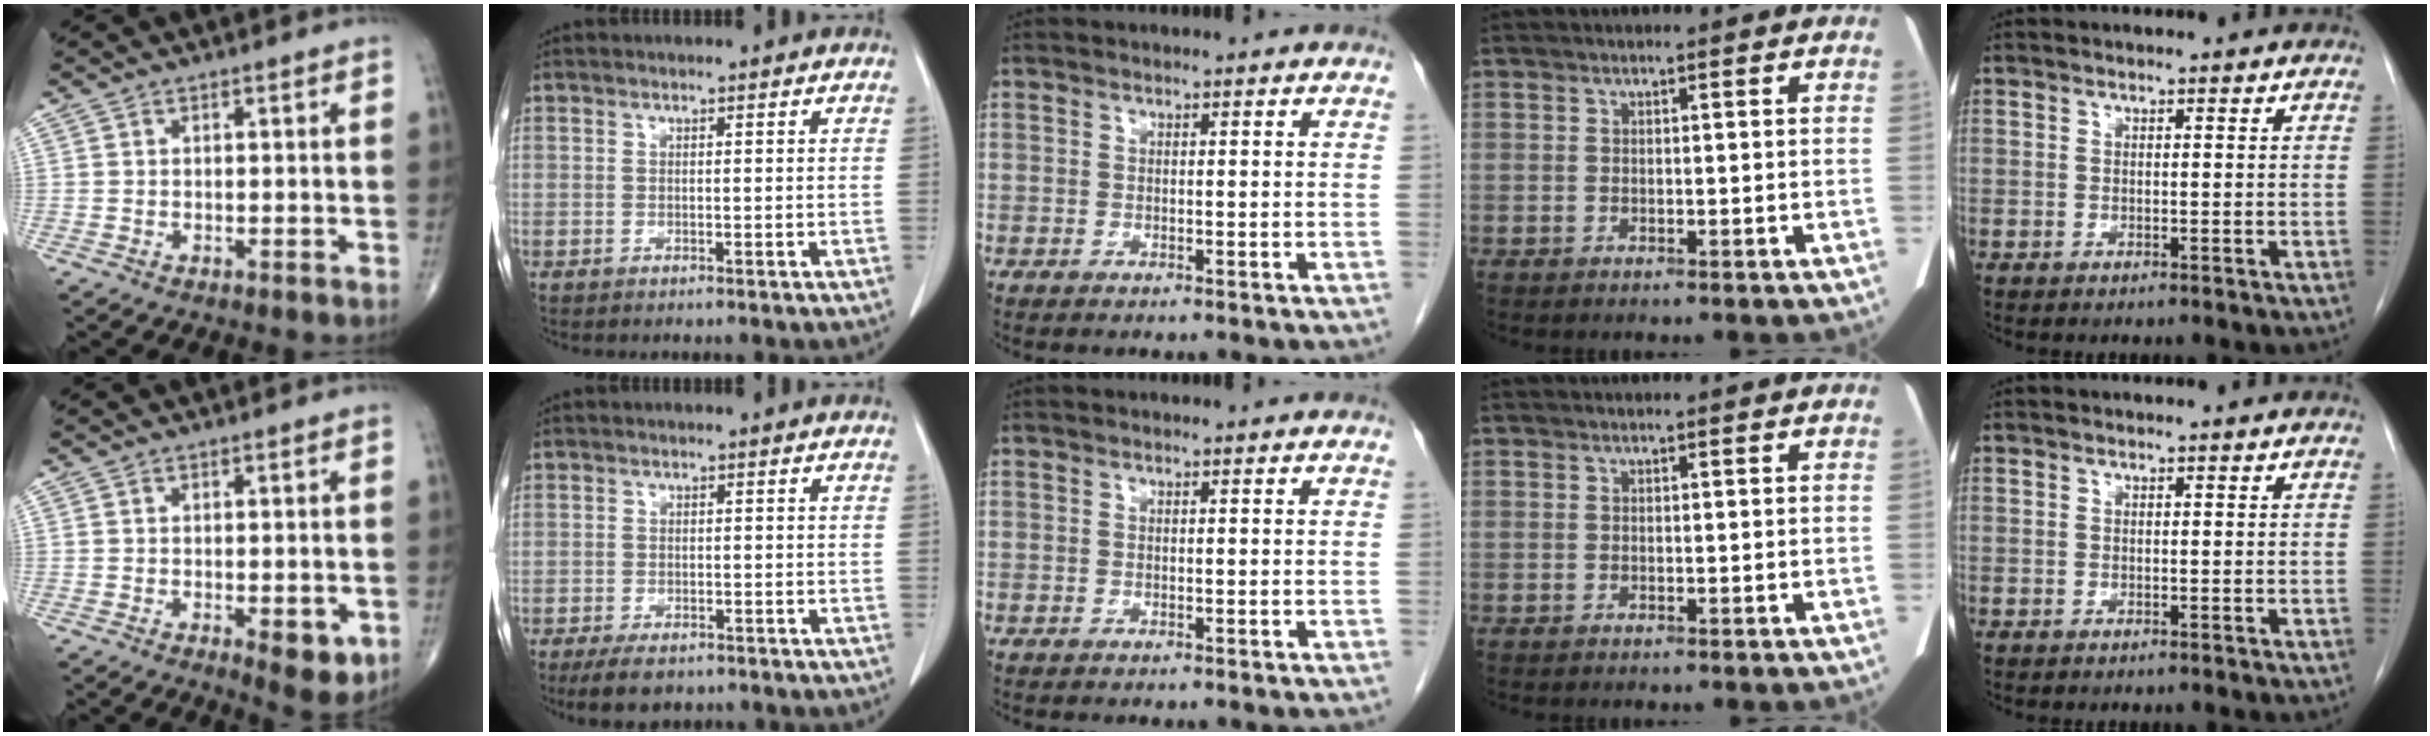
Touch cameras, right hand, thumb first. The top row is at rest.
{"thumb": {"total": 6.1, "force": [-1.8, 2.5, 5.3], "torque": [-0.054, -0.011, -0.017]}, "index": {"total": 4.7, "force": [-3.5, 2.2, 2.3], "torque": [-0.040, -0.006, -0.052]}}